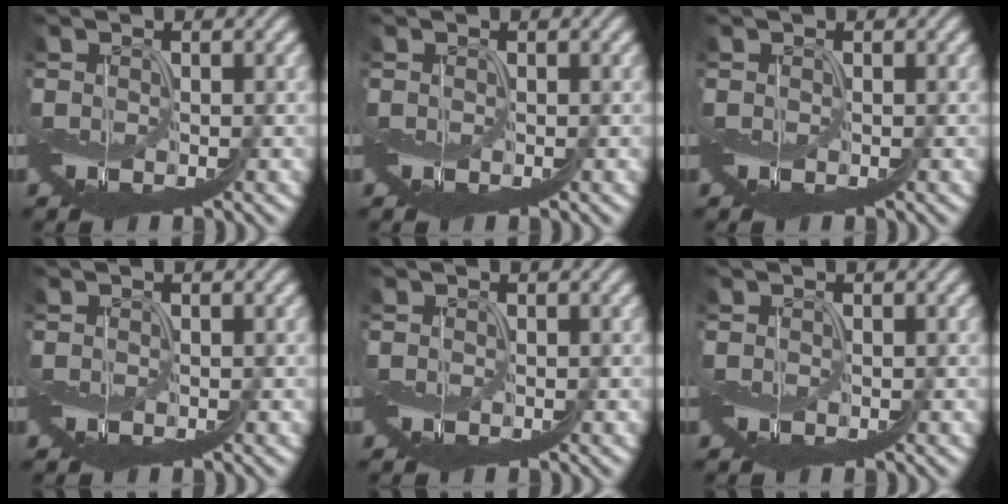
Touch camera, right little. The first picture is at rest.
{"total": 0.0}
{"total": 0.0}
{"total": 0.0}
{"total": 0.0}
{"total": 0.0}